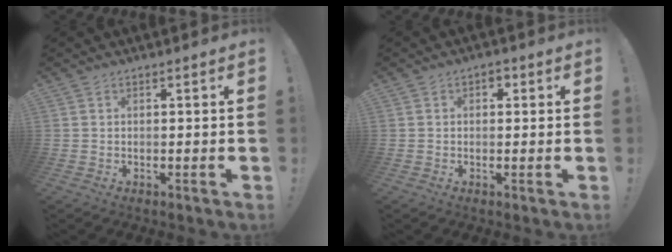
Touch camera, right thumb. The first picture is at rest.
{"total": 1.9, "force": [0.1, 1.5, 1.2], "torque": [-0.015, 0.002, -0.003]}